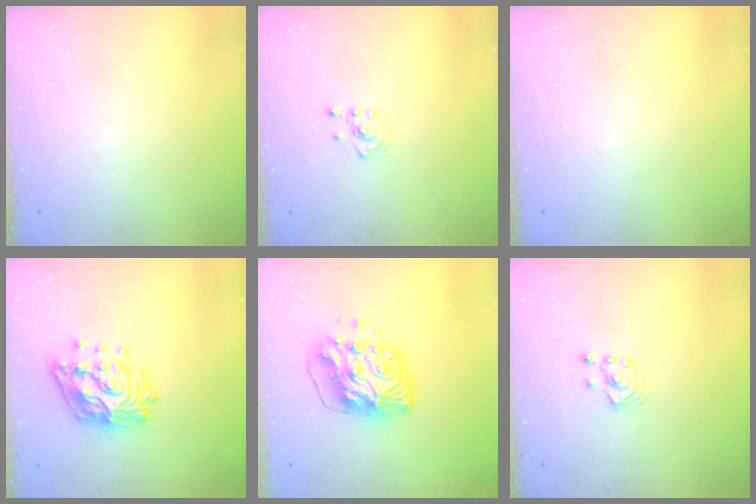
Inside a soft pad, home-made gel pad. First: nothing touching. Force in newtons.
{"total": 2.0, "press": 2.0, "slide": 0.3}
{"total": 0.0}
{"total": 17.5, "press": 17.5, "slide": 1.4}
{"total": 14.5, "press": 14.4, "slide": 1.8}
{"total": 2.9, "press": 2.8, "slide": 0.3}